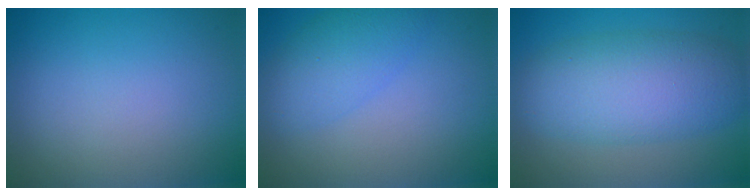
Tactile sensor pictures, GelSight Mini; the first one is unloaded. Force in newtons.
{"total": 3.5, "press": 3.5, "slide": 0.2}
{"total": 7.2, "press": 7.2, "slide": 0.2}